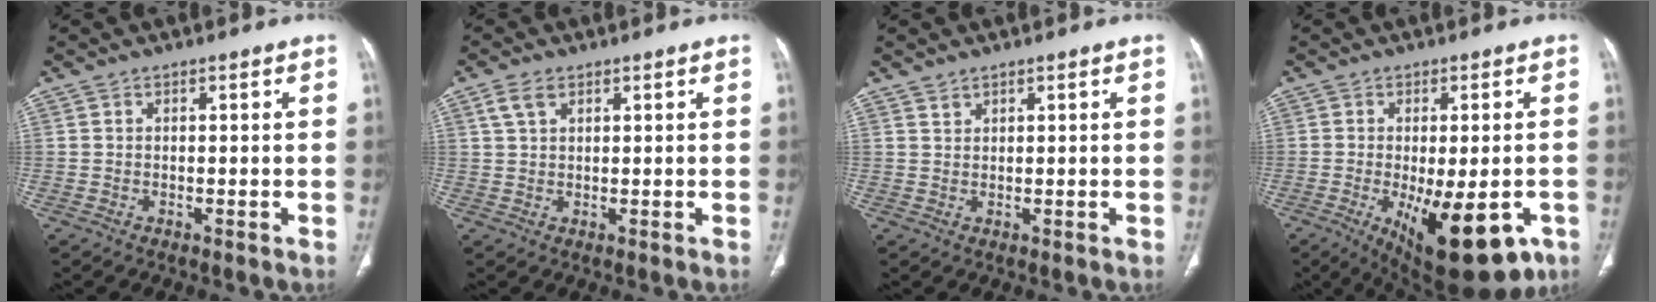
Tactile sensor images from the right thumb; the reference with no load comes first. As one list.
[{"total": 3.2, "force": [1.7, 1.8, 2.1], "torque": [-0.043, 0.004, 0.040]}, {"total": 1.0, "force": [1.0, 0.3, 0.2], "torque": [0.002, -0.006, 0.019]}, {"total": 17.2, "force": [-6.7, 6.9, 14.3], "torque": [-0.171, -0.010, -0.079]}]